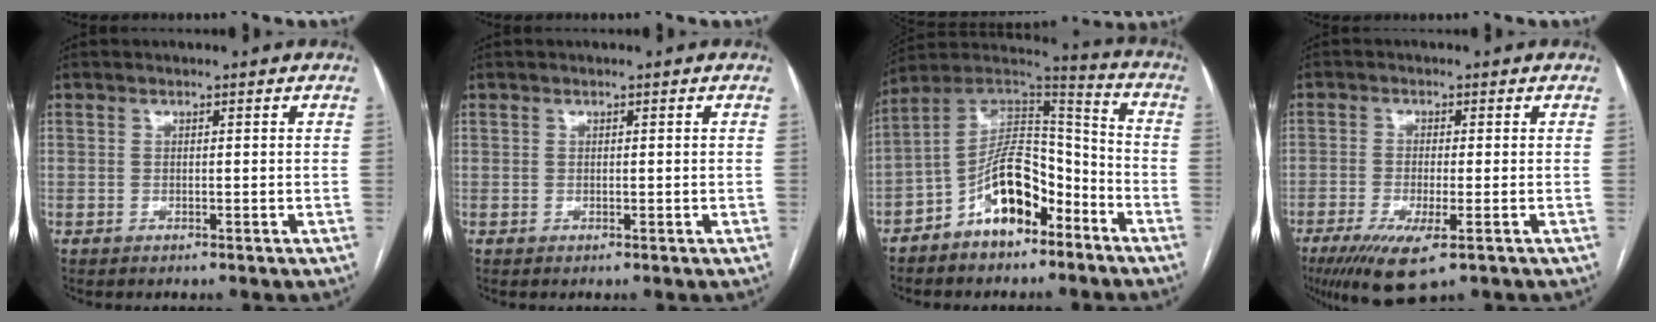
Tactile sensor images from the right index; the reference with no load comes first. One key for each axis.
{"total": 0.0}
{"total": 13.0, "fx": -6.9, "fy": 6.1, "fz": 9.1, "tx": -0.162, "ty": 0.035, "tz": -0.117}
{"total": 8.0, "fx": -4.2, "fy": 1.2, "fz": 6.6, "tx": -0.120, "ty": -0.023, "tz": -0.068}